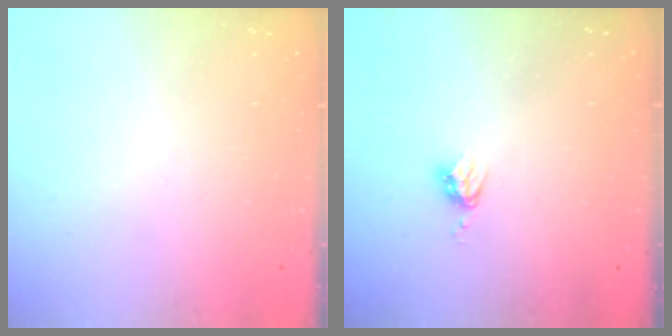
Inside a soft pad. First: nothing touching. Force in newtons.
{"total": 4.0, "press": 3.9, "slide": 0.6}